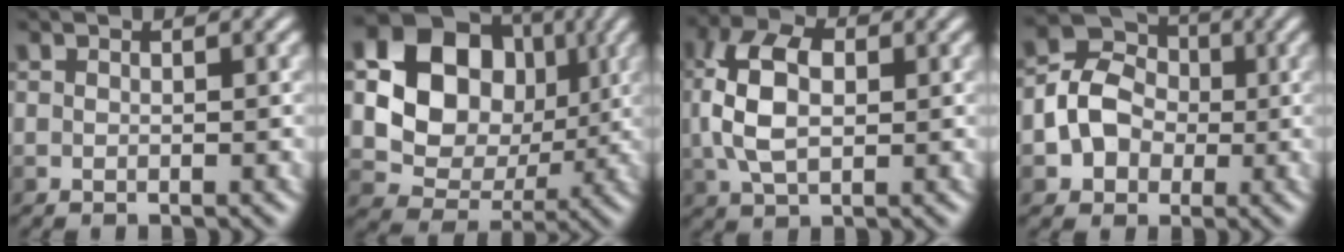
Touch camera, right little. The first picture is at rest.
{"total": 11.3, "force": [1.8, 9.2, 6.3], "torque": [-0.114, 0.005, 0.024]}
{"total": 7.3, "force": [0.1, 4.6, 5.6], "torque": [-0.130, 0.006, -0.001]}
{"total": 6.4, "force": [-1.1, 5.4, 3.2], "torque": [-0.062, 0.013, -0.032]}